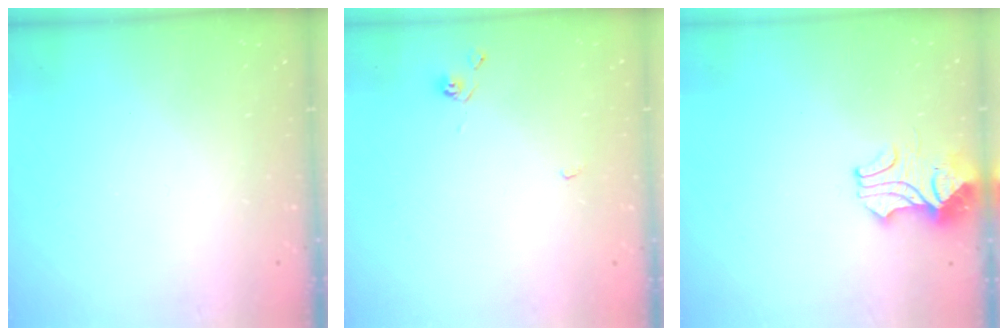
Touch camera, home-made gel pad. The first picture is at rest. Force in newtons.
{"total": 2.2, "press": 2.2, "slide": 0.5}
{"total": 2.4, "press": 2.2, "slide": 1.0}